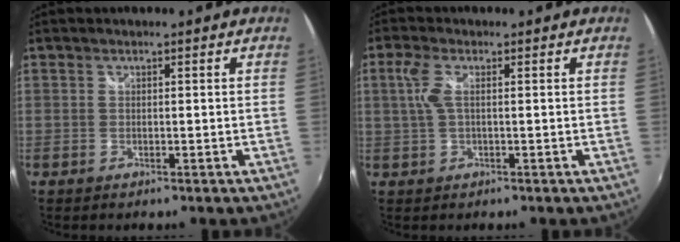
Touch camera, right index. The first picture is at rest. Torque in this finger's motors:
{"motor_torque": [0.04, -0.01, 0.34, 0.07]}